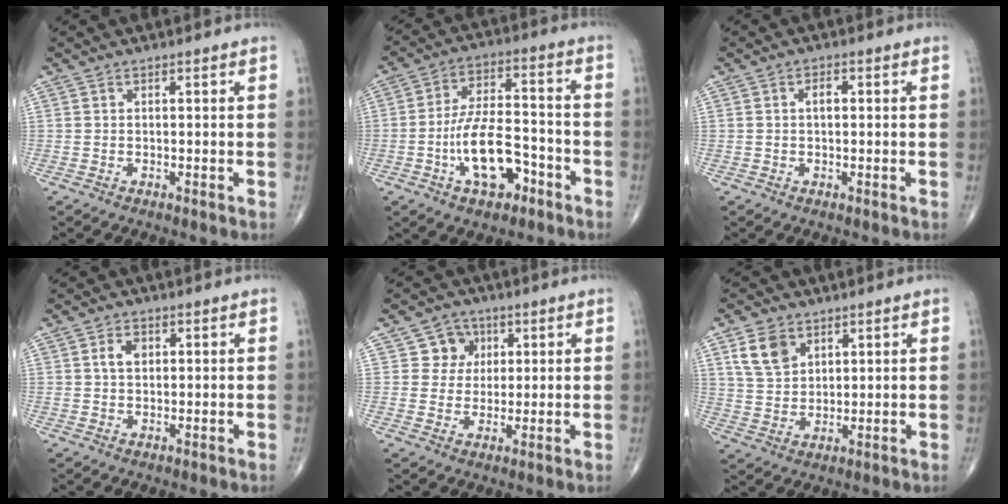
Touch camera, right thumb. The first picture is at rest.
{"total": 12.9, "force": [-5.2, 6.3, 10.0], "torque": [-0.167, 0.039, -0.086]}
{"total": 1.9, "force": [0.1, 1.1, 1.6], "torque": [-0.025, 0.005, -0.001]}
{"total": 3.1, "force": [0.8, 2.1, 2.1], "torque": [-0.034, 0.003, 0.014]}
{"total": 5.6, "force": [1.9, 5.1, 1.1], "torque": [0.018, 0.001, 0.025]}
{"total": 7.3, "force": [3.6, 5.0, 3.8], "torque": [-0.056, -0.014, 0.075]}